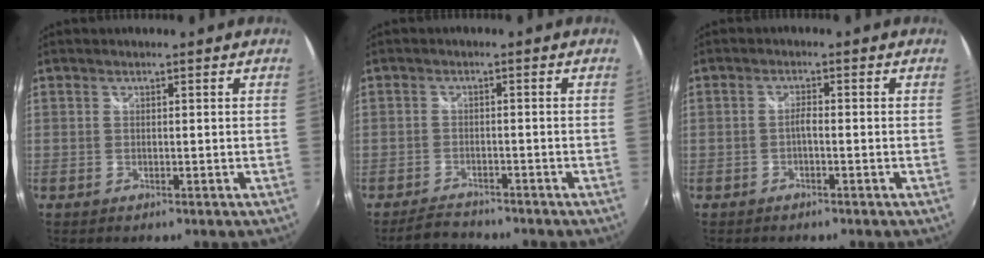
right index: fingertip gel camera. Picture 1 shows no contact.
{"total": 4.3, "force": [-3.9, 1.8, 0.5], "torque": [-0.029, 0.007, -0.066]}
{"total": 1.5, "force": [-0.7, 0.3, 1.3], "torque": [-0.025, 0.003, -0.014]}